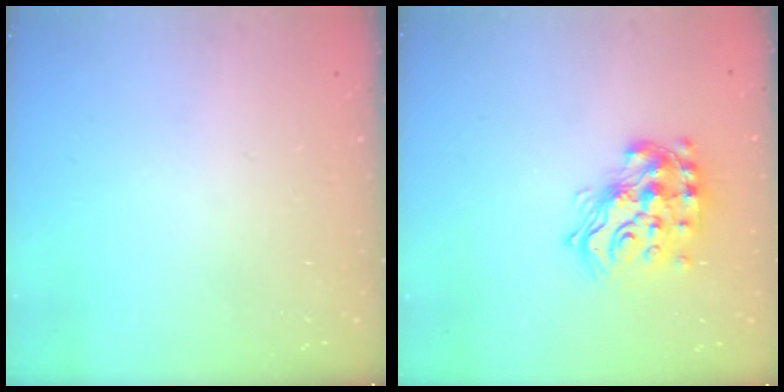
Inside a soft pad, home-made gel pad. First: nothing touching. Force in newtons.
{"total": 17.0, "press": 17.0, "slide": 1.0}